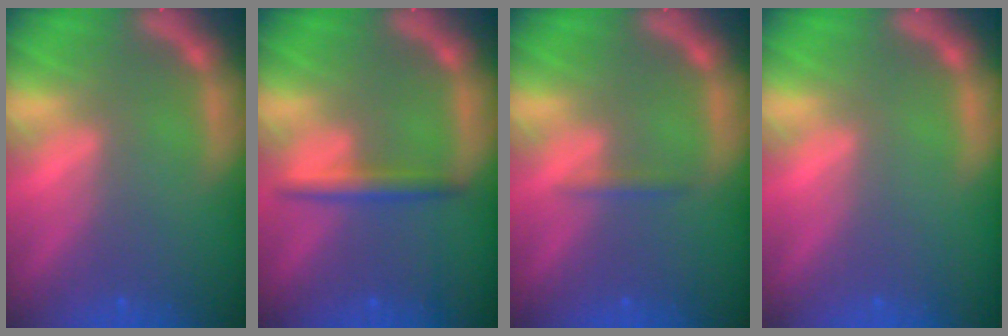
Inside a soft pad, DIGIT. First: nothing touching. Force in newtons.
{"total": 2.4}
{"total": 0.9}
{"total": 0.0}